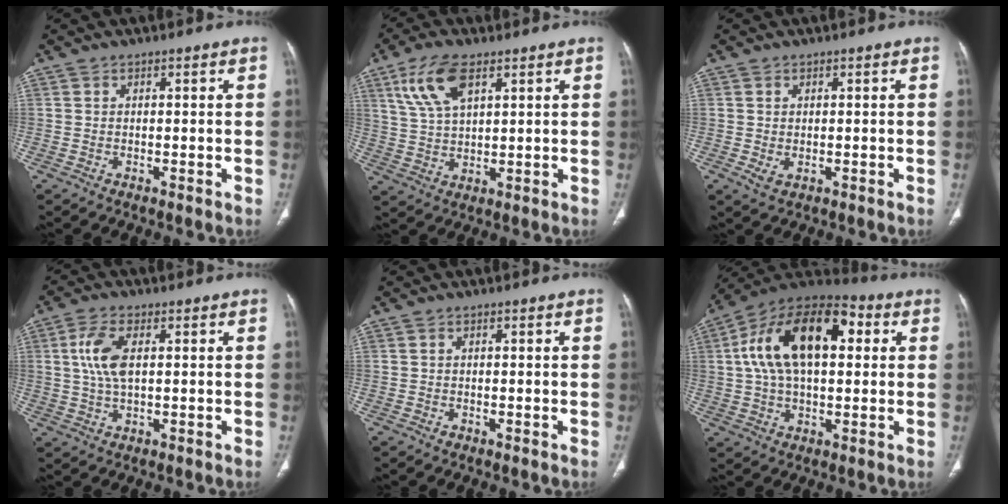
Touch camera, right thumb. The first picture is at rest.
{"total": 9.3, "force": [4.7, 4.2, 6.8], "torque": [-0.139, -0.009, 0.098]}
{"total": 2.2, "force": [-0.4, 1.4, 1.6], "torque": [-0.033, -0.001, -0.001]}
{"total": 7.0, "force": [1.4, 3.2, 6.1], "torque": [-0.139, 0.002, 0.028]}
{"total": 0.6, "force": [-0.3, 0.4, 0.3], "torque": [-0.005, 0.000, -0.004]}
{"total": 20.6, "force": [4.3, 11.1, 16.8], "torque": [-0.277, 0.029, 0.061]}